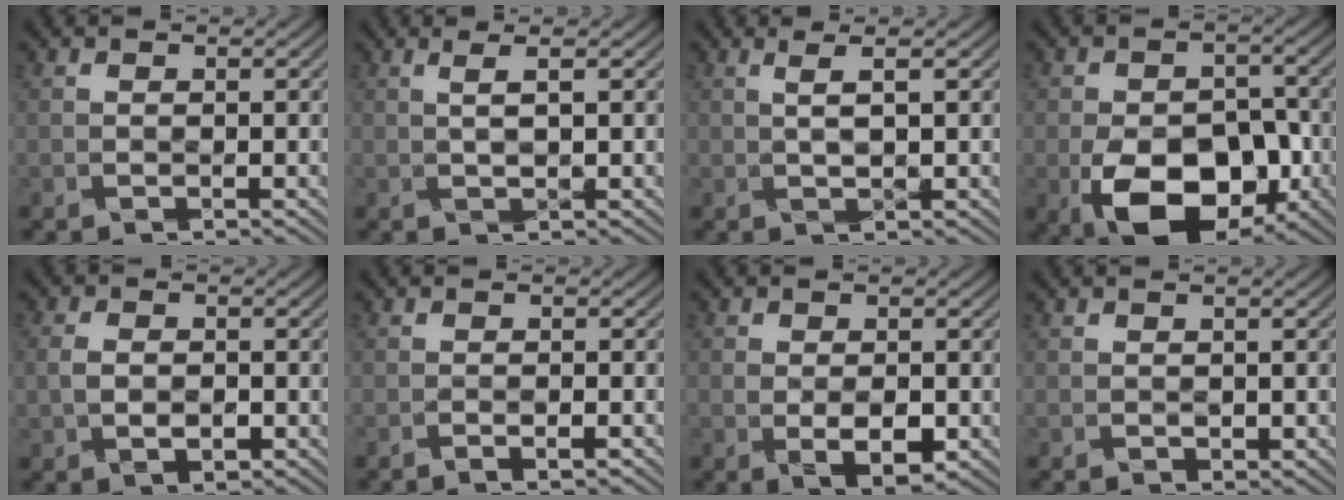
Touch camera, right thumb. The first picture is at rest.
{"total": 1.5, "force": [0.4, -1.0, 1.1], "torque": [-0.041, 0.001, 0.023]}
{"total": 1.8, "force": [0.5, -1.0, 1.4], "torque": [-0.047, 0.001, 0.026]}
{"total": 13.4, "force": [-5.2, 7.8, 9.6], "torque": [-0.182, -0.026, -0.081]}
{"total": 3.2, "force": [-0.7, 1.8, 2.5], "torque": [-0.068, -0.002, -0.001]}
{"total": 1.7, "force": [-1.2, 0.2, 1.1], "torque": [-0.011, 0.000, -0.015]}
{"total": 4.3, "force": [-1.0, 2.6, 3.3], "torque": [-0.065, -0.009, -0.008]}
{"total": 0.9, "force": [0.1, 0.9, 0.3], "torque": [-0.012, 0.000, 0.007]}